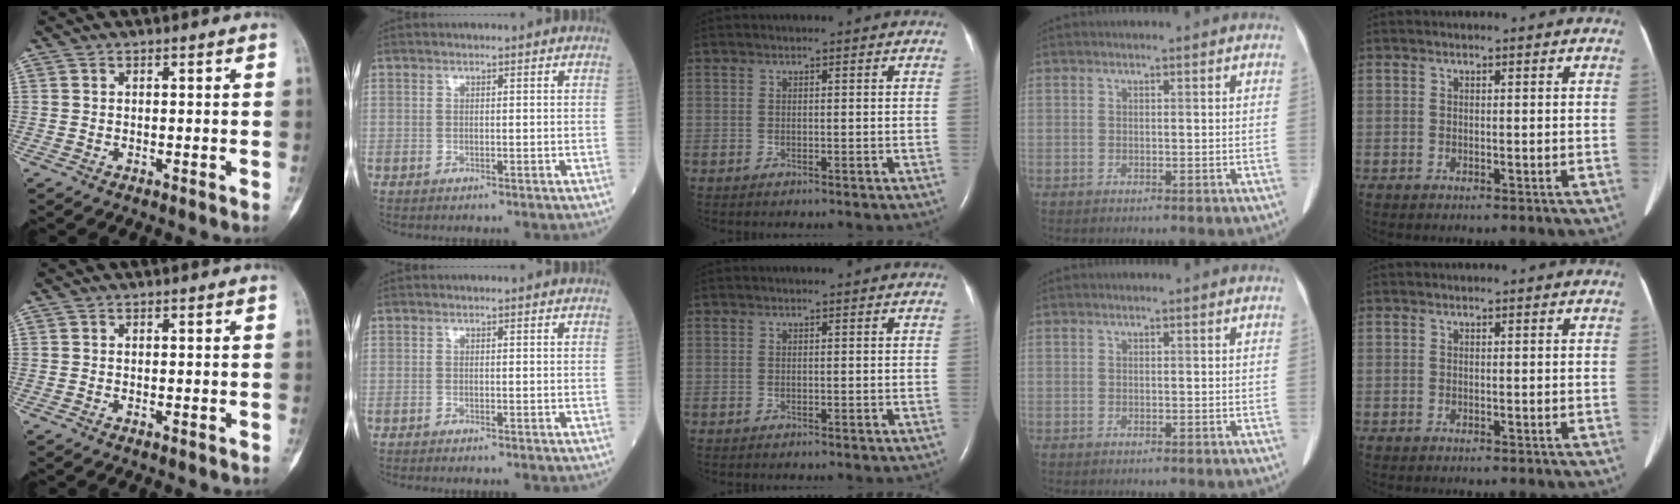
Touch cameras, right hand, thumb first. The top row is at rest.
{"thumb": {"total": 0.9, "force": [-0.4, 0.4, 0.6], "torque": [-0.012, 0.002, -0.005]}, "index": {"total": 1.1, "force": [-1.0, -0.1, 0.6], "torque": [-0.005, 0.001, -0.011]}}